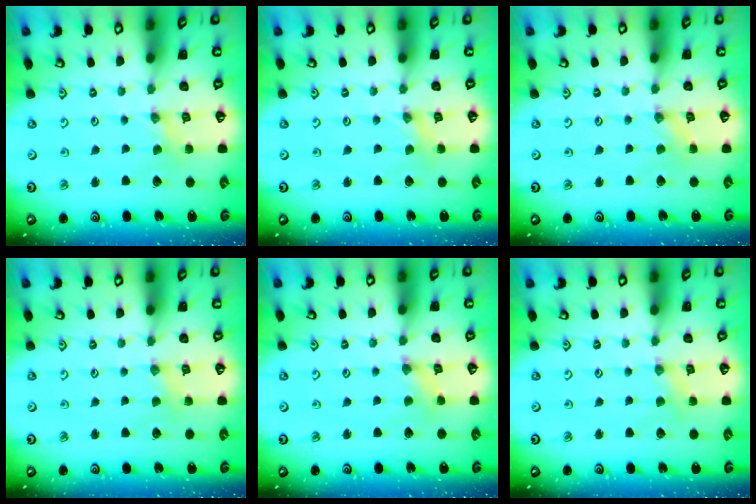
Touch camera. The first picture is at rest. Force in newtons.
{"total": 0.0}
{"total": 0.8, "press": 0.7, "slide": 0.1}
{"total": 2.8, "press": 2.7, "slide": 0.5}
{"total": 1.5, "press": 1.4, "slide": 0.3}
{"total": 3.6, "press": 3.6, "slide": 0.5}